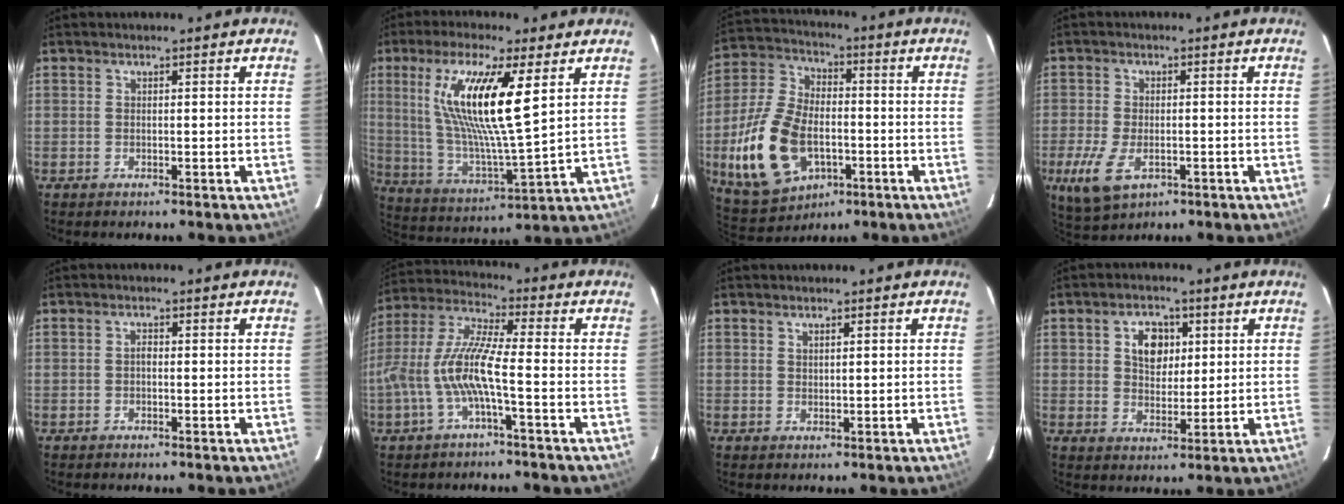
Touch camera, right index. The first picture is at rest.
{"total": 17.4, "force": [6.3, 2.4, 16.1], "torque": [-0.306, -0.005, 0.125]}
{"total": 17.9, "force": [-4.9, 11.2, 13.1], "torque": [-0.298, -0.001, -0.074]}
{"total": 8.6, "force": [-3.4, 4.7, 6.4], "torque": [-0.150, -0.021, -0.057]}
{"total": 0.8, "force": [-0.2, 0.5, 0.5], "torque": [-0.010, 0.005, -0.005]}
{"total": 10.3, "force": [-3.1, 0.8, 9.8], "torque": [-0.208, 0.003, -0.057]}
{"total": 0.9, "force": [0.7, 0.3, 0.5], "torque": [-0.007, 0.001, 0.014]}
{"total": 6.5, "force": [2.1, 4.7, 4.0], "torque": [-0.066, 0.012, 0.038]}